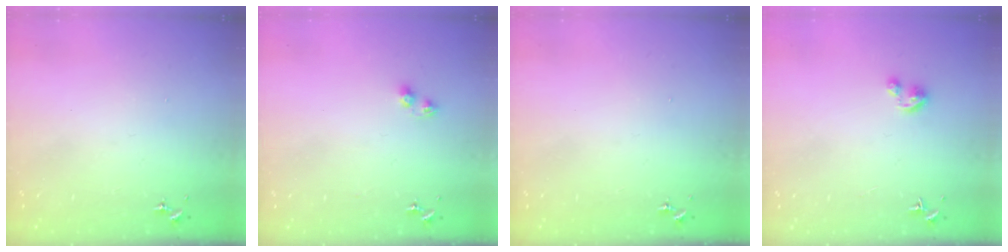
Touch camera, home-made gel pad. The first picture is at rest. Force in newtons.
{"total": 4.4, "press": 4.3, "slide": 0.2}
{"total": 0.0}
{"total": 2.8, "press": 2.8, "slide": 0.2}